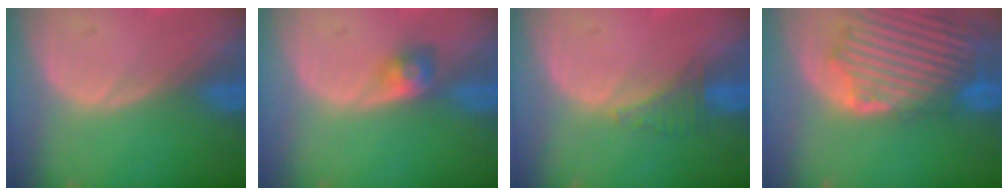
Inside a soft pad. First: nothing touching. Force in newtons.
{"total": 3.0, "press": 2.6, "slide": 1.5}
{"total": 2.3, "press": 2.2, "slide": 0.7}
{"total": 13.5, "press": 11.7, "slide": 6.7}